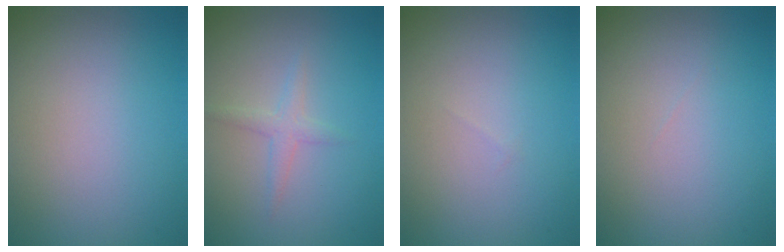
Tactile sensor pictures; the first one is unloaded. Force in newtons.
{"total": 1.4, "press": 1.4, "slide": 0.0}
{"total": 0.0}
{"total": 0.0}